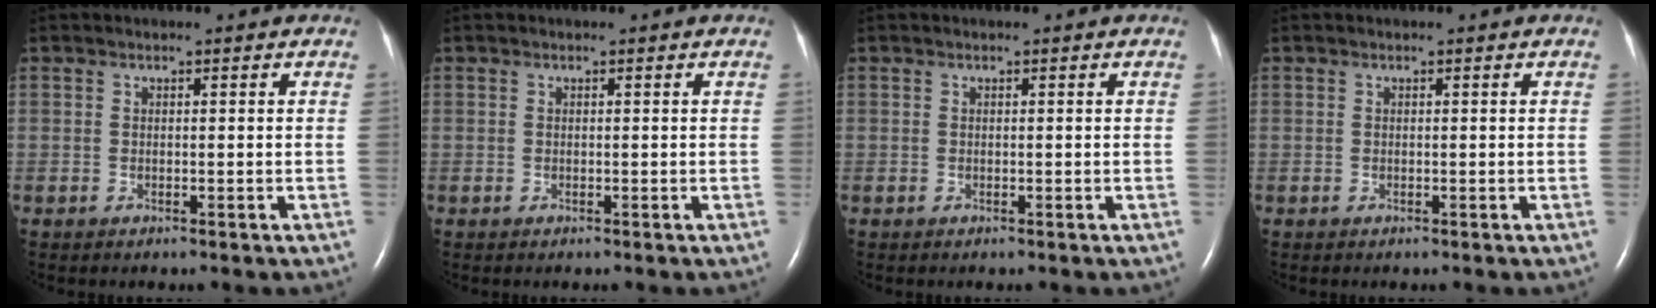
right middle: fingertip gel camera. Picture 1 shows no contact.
{"total": 0.0}
{"total": 0.0}
{"total": 0.0}